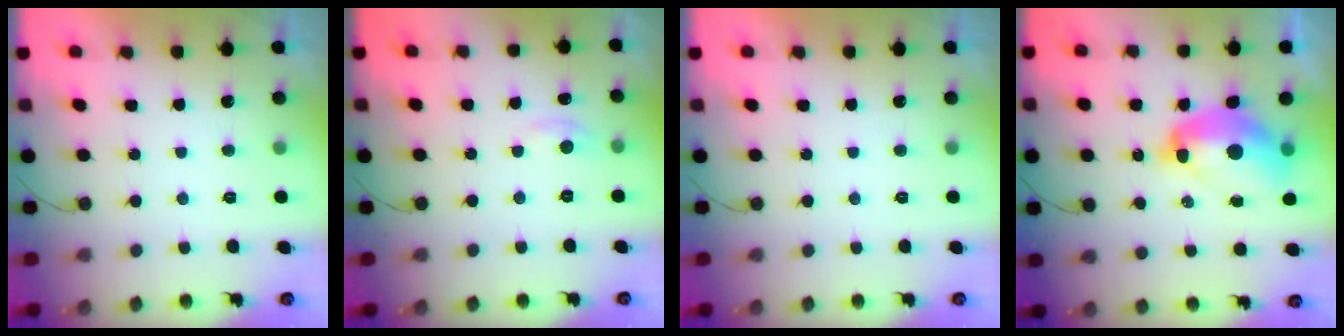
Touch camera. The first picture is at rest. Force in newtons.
{"total": 2.8, "press": 2.8, "slide": 0.4}
{"total": 0.0}
{"total": 14.0, "press": 14.0, "slide": 1.2}